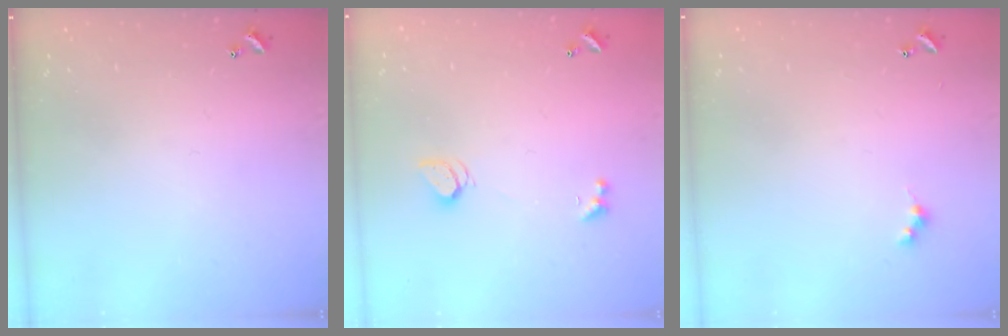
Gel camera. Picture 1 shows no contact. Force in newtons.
{"total": 1.7, "press": 1.7, "slide": 0.4}
{"total": 2.6, "press": 2.6, "slide": 0.5}